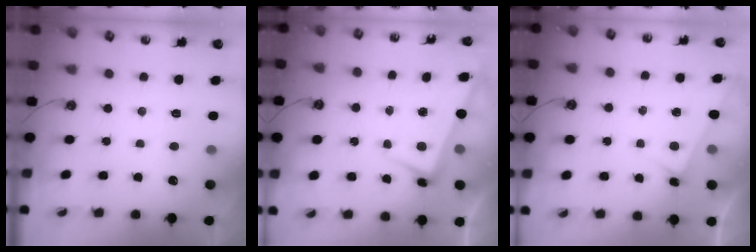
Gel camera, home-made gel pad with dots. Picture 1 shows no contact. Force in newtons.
{"total": 2.5, "press": 2.4, "slide": 0.6}
{"total": 6.3, "press": 6.3, "slide": 0.3}